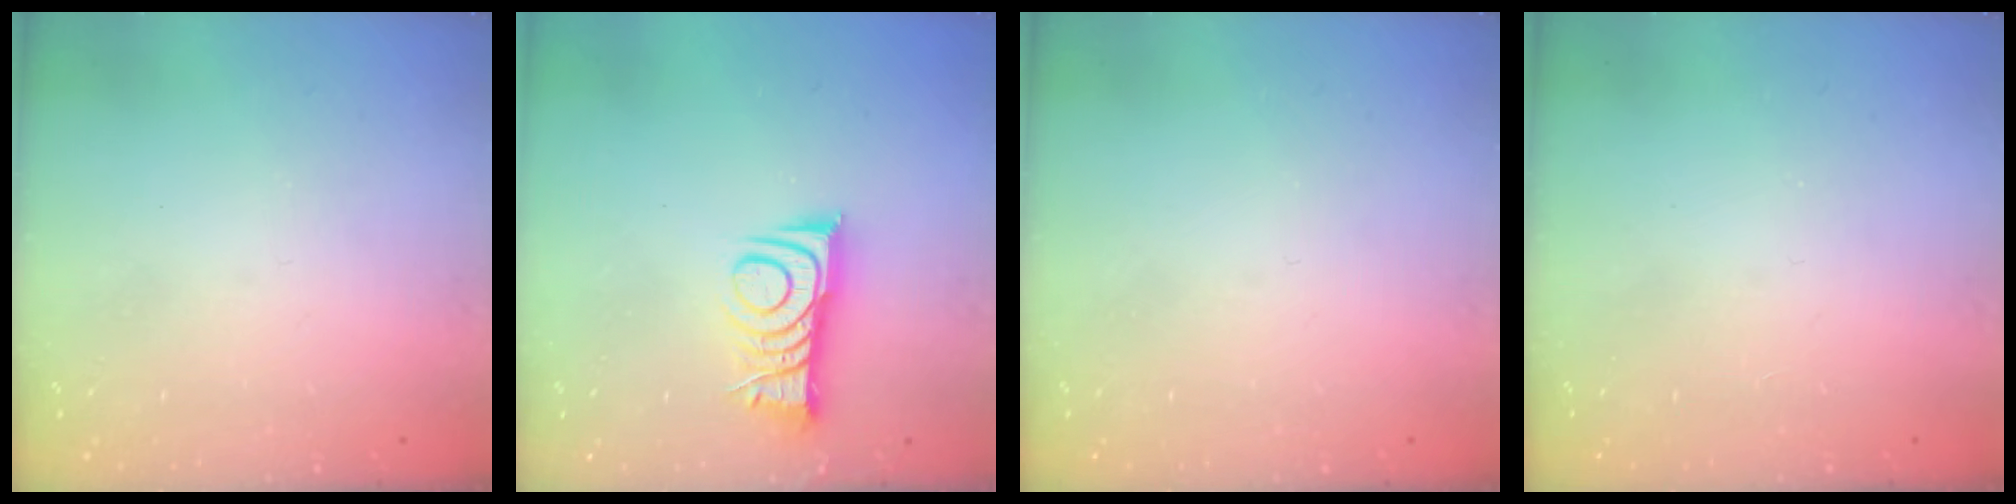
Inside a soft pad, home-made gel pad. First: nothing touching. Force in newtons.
{"total": 8.8, "press": 8.8, "slide": 0.1}
{"total": 0.0}
{"total": 2.8, "press": 2.8, "slide": 0.4}